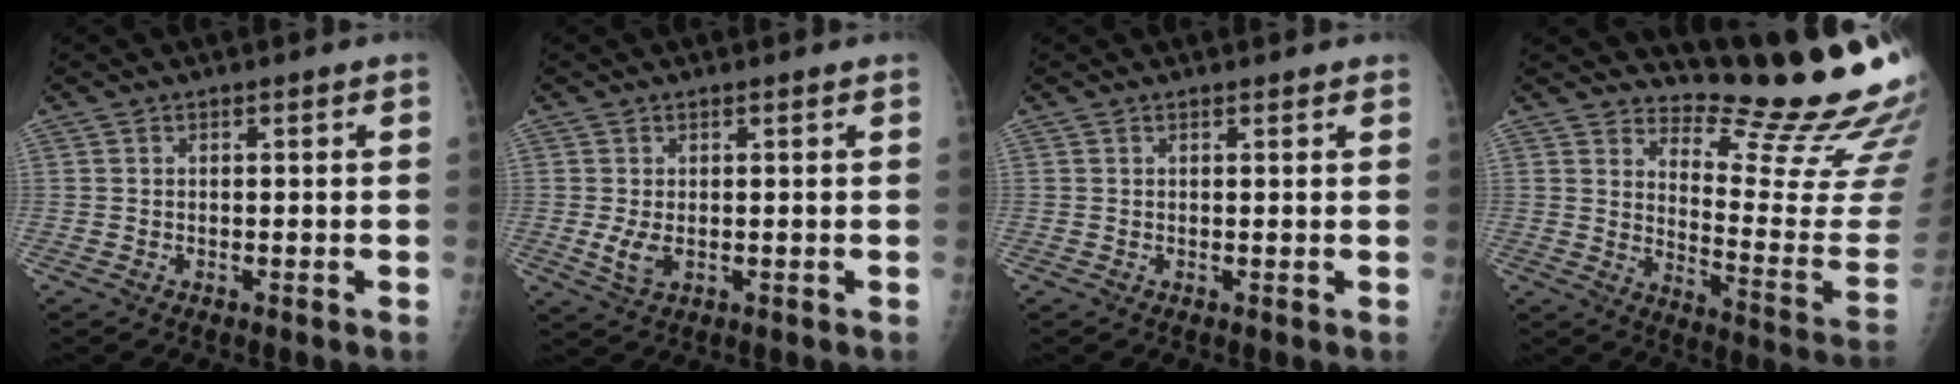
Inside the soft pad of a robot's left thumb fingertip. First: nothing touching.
{"total": 3.4, "force": [0.2, 1.8, 2.9], "torque": [-0.060, -0.010, 0.010]}
{"total": 1.0, "force": [0.9, 0.3, 0.3], "torque": [-0.003, -0.001, 0.013]}
{"total": 18.0, "force": [16.5, 1.5, 6.9], "torque": [-0.066, -0.197, 0.215]}